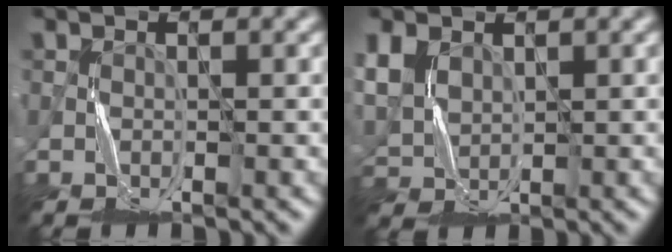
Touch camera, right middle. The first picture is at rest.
{"total": 4.5, "force": [1.8, 3.2, 2.5], "torque": [-0.073, 0.003, 0.039]}